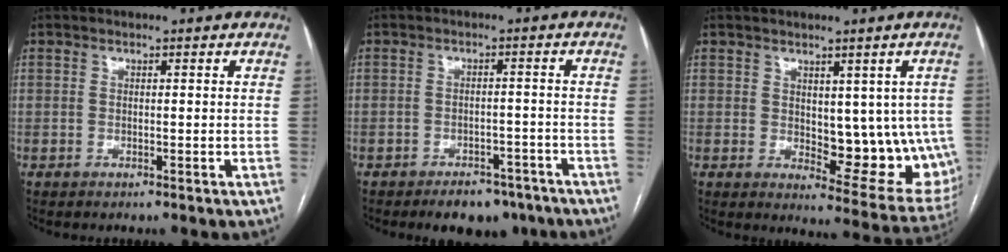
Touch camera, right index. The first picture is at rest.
{"total": 6.8, "force": [-5.3, 3.4, 2.5], "torque": [-0.022, 0.008, -0.073]}
{"total": 12.3, "force": [0.4, 5.8, 10.8], "torque": [-0.120, -0.008, 0.019]}